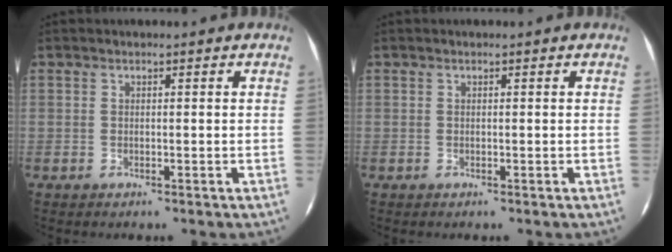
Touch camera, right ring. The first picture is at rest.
{"total": 0.0}